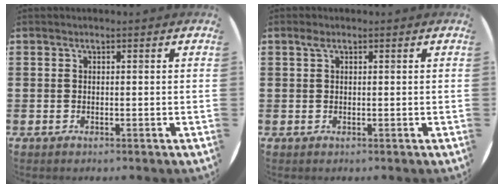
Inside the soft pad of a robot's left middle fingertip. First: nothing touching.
{"total": 0.9, "force": [0.5, 0.5, 0.5], "torque": [-0.004, 0.001, 0.007]}